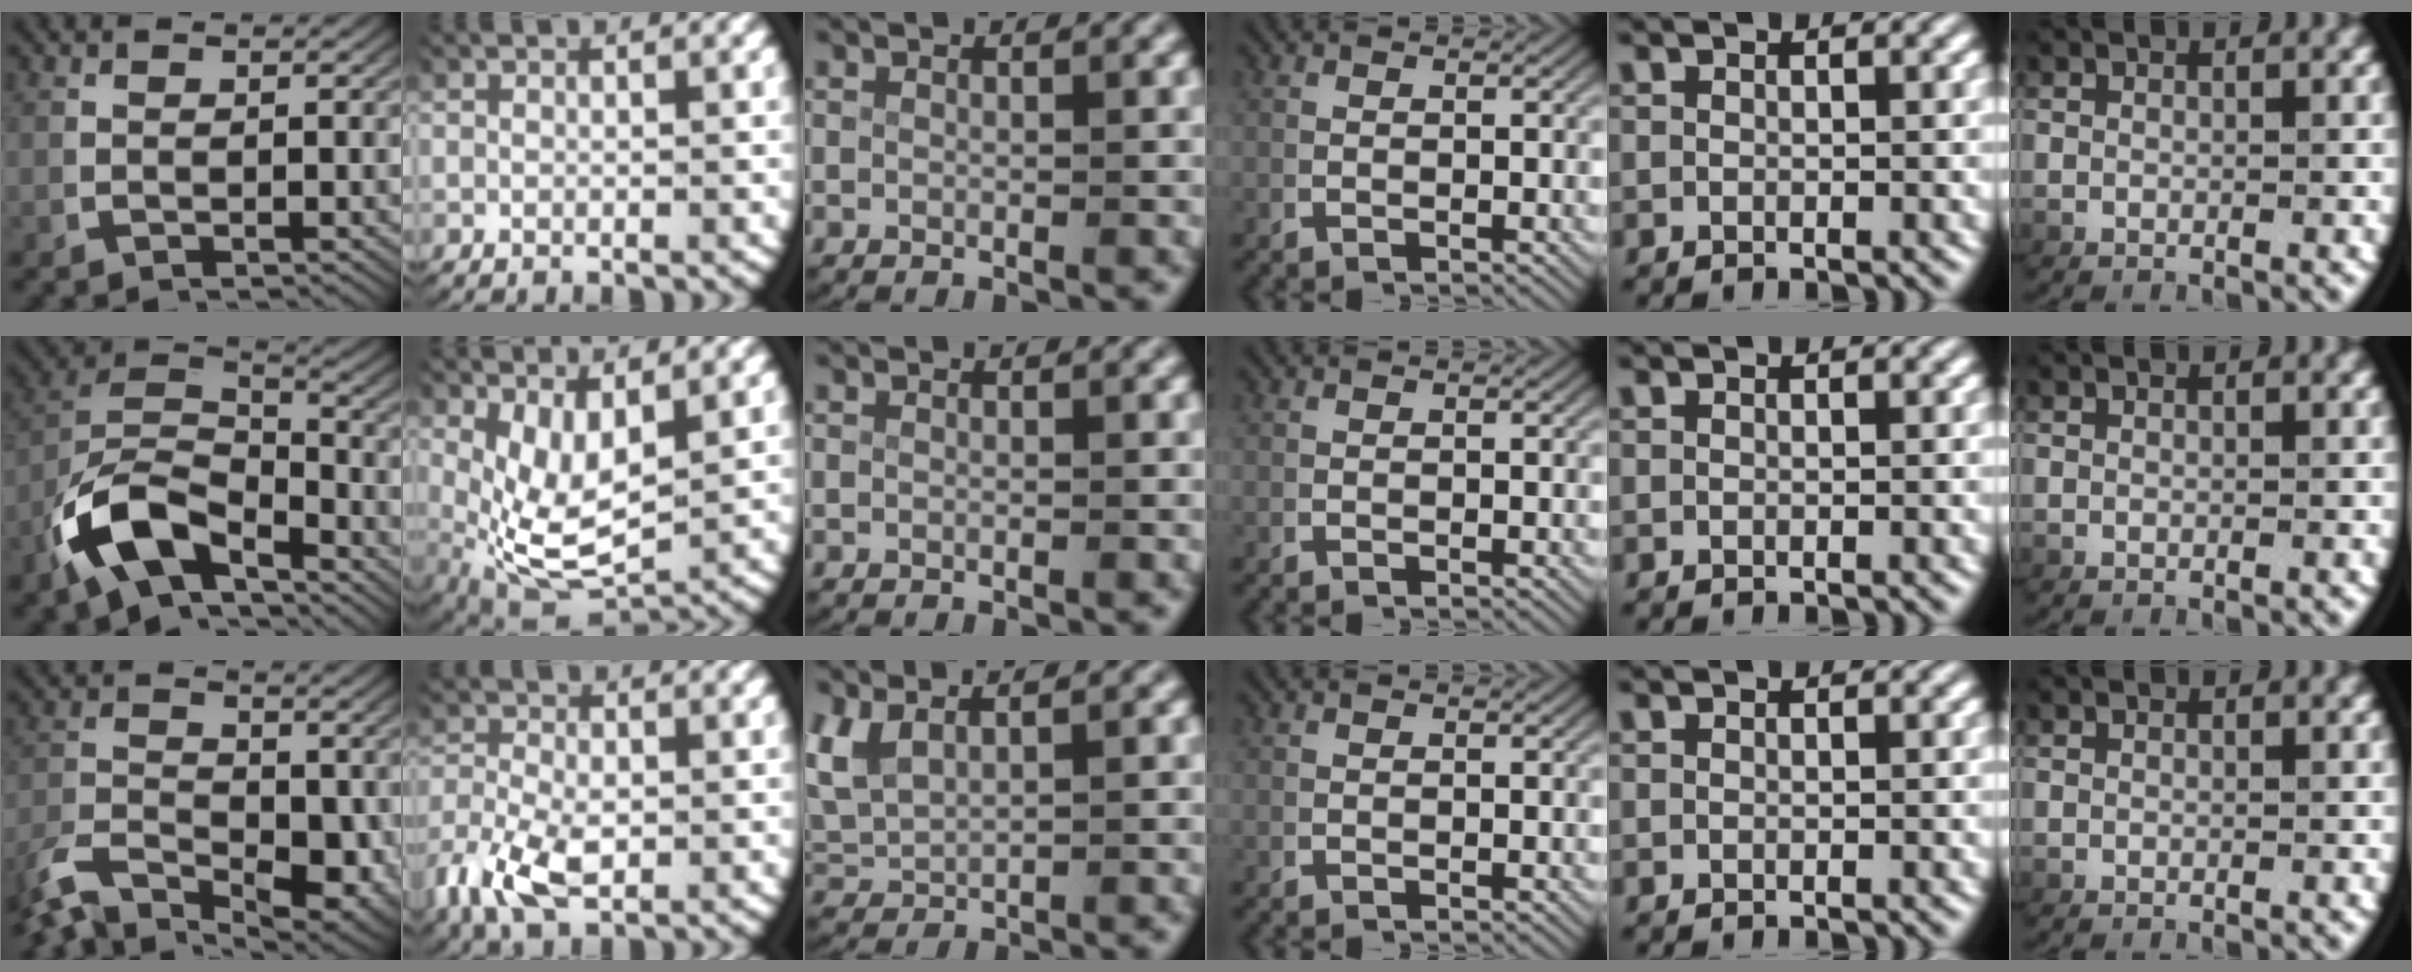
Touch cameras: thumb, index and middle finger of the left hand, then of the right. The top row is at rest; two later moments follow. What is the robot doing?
{"motion": "lift_and_place", "object": "scissors"}